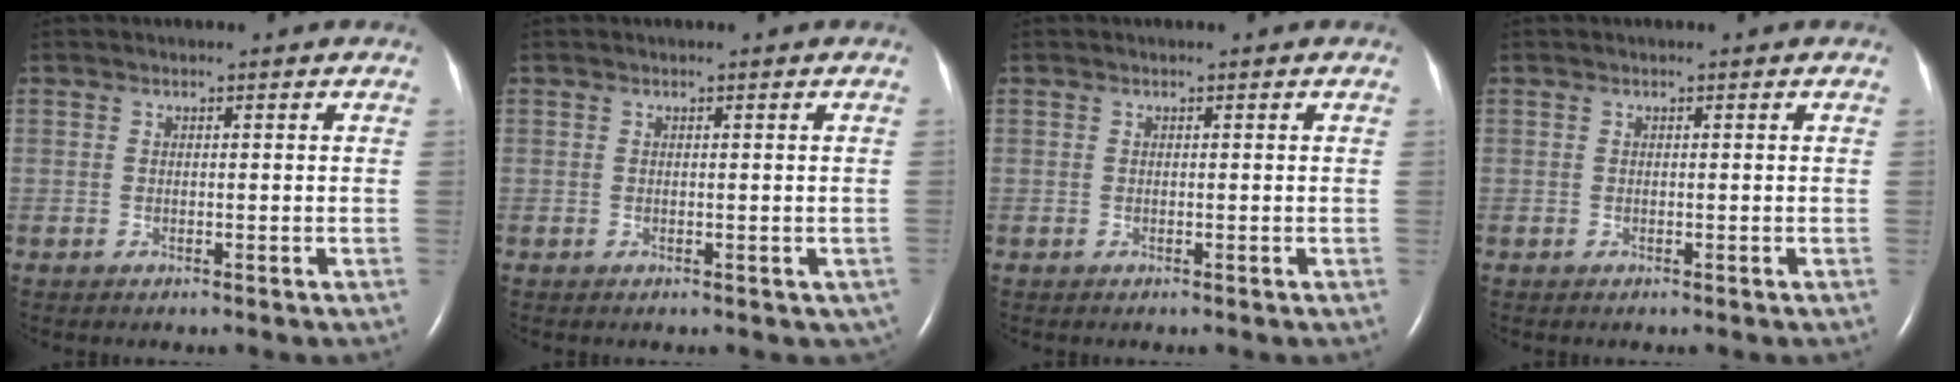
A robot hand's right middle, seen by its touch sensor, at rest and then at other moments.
{"total": 1.4, "force": [-0.3, 1.1, 0.9], "torque": [-0.004, 0.000, 0.003]}
{"total": 0.0}
{"total": 0.0}